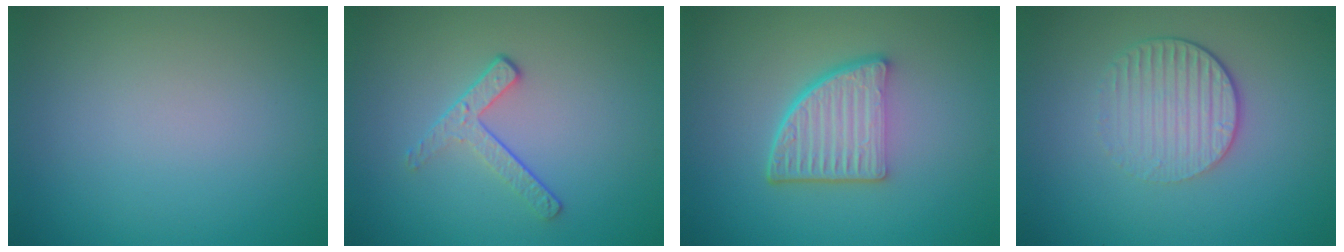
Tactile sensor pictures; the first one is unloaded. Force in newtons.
{"total": 2.0, "press": 1.4, "slide": 1.5}
{"total": 5.3, "press": 3.9, "slide": 3.7}
{"total": 3.7, "press": 2.7, "slide": 2.6}